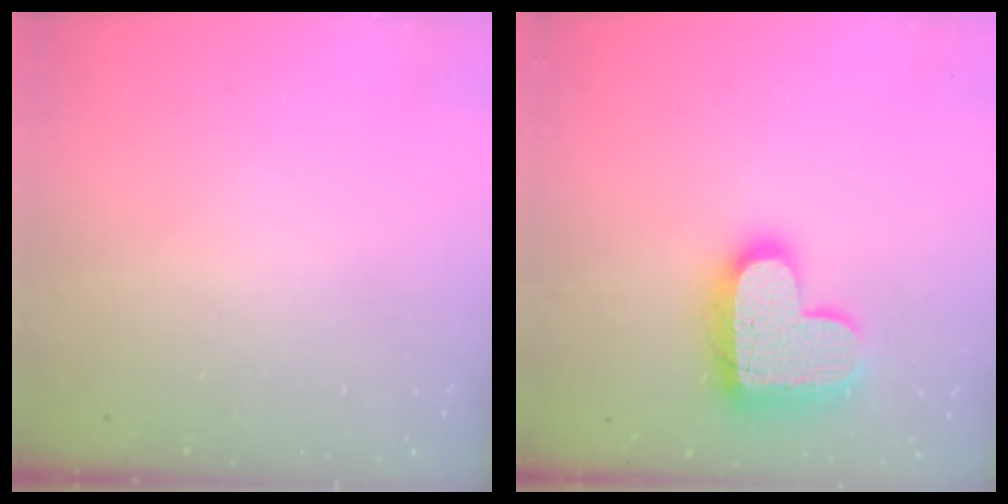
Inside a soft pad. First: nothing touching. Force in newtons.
{"total": 17.2, "press": 17.1, "slide": 1.3}